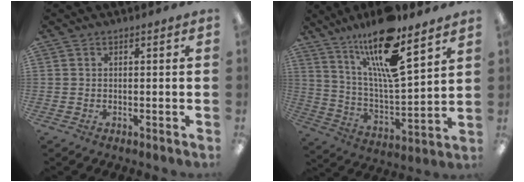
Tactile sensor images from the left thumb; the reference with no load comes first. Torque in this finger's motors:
{"motor_torque": [0.65, 0.26, 1.30, -1.47, 0.11]}